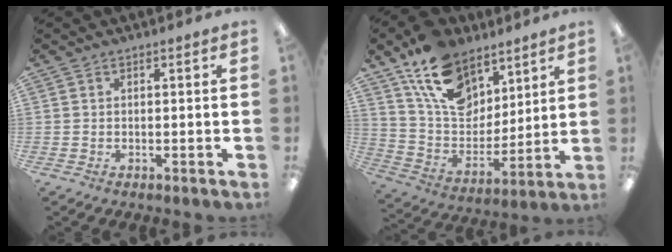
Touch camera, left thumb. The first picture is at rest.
{"total": 18.0, "force": [11.2, 11.1, 8.8], "torque": [-0.161, -0.048, 0.211]}